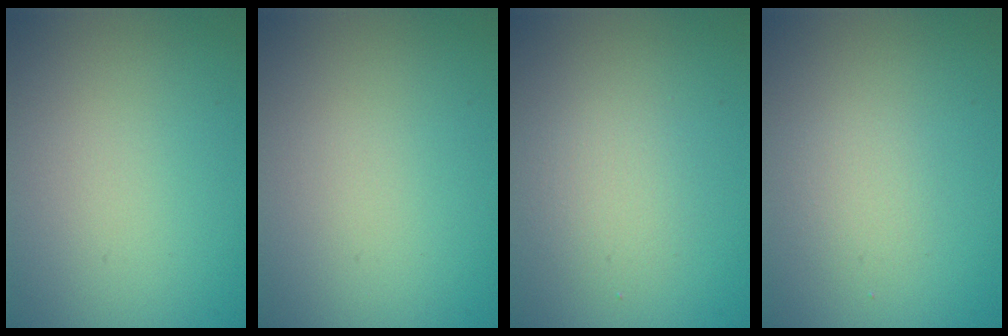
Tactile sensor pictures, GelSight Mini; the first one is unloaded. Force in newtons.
{"total": 0.0}
{"total": 2.0, "press": 2.0, "slide": 0.1}
{"total": 1.4, "press": 1.4, "slide": 0.1}